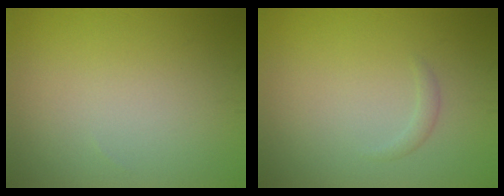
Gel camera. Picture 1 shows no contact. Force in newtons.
{"total": 0.8, "press": 0.8, "slide": 0.0}